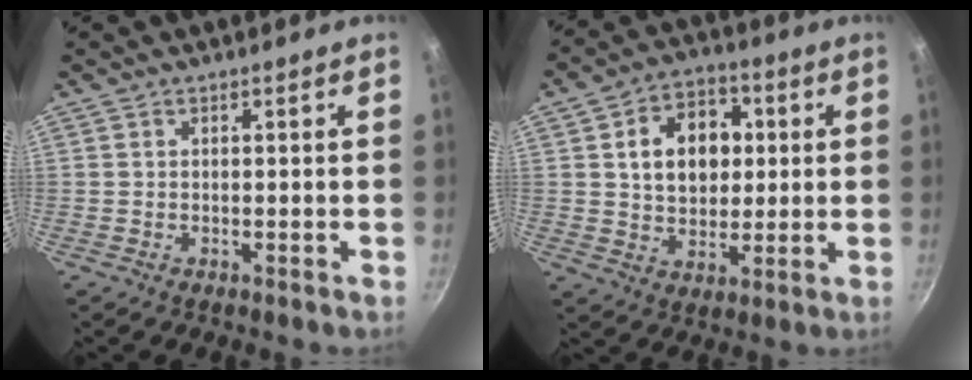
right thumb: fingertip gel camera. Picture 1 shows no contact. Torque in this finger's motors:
{"motor_torque": [-0.38, 0.88, 0.46, 0.60, 0.08]}